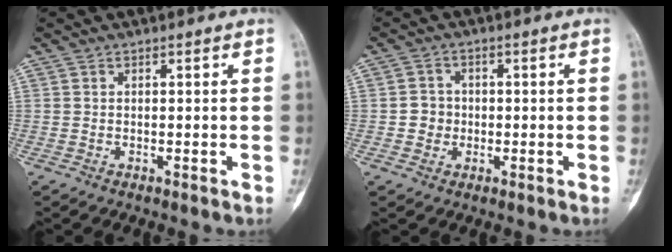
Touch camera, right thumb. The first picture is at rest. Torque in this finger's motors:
{"motor_torque": [0.72, 0.57, 0.30, -0.44, 0.08]}